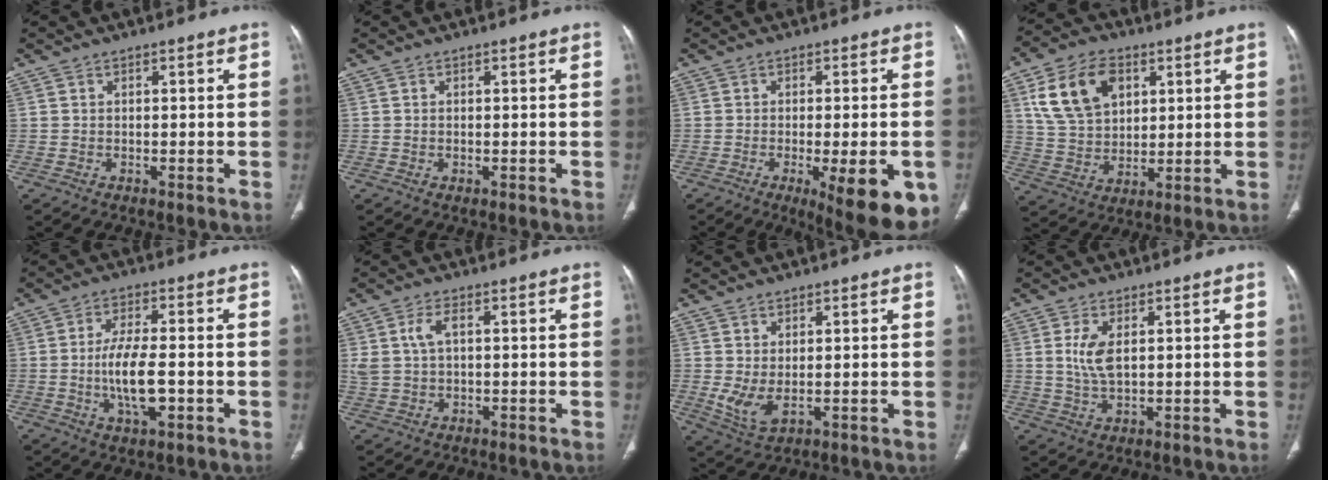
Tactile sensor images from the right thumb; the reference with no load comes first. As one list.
[{"total": 0.0}, {"total": 14.6, "force": [-5.7, 4.5, 12.7], "torque": [-0.122, -0.004, -0.063]}, {"total": 14.0, "force": [5.4, 9.7, 8.5], "torque": [-0.129, -0.007, 0.104]}, {"total": 8.6, "force": [-1.7, 3.3, 7.8], "torque": [-0.146, 0.005, -0.030]}, {"total": 4.3, "force": [1.0, 2.4, 3.4], "torque": [-0.079, 0.006, 0.021]}, {"total": 4.8, "force": [0.2, 2.1, 4.2], "torque": [-0.090, -0.009, 0.016]}, {"total": 5.4, "force": [1.2, 2.7, 4.5], "torque": [-0.095, -0.006, 0.027]}]